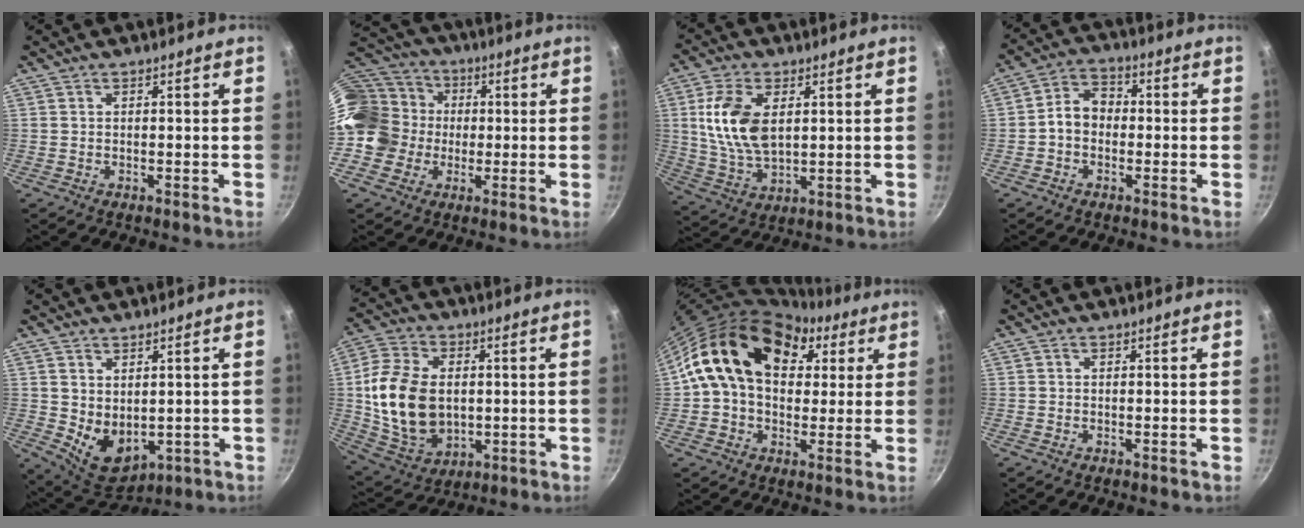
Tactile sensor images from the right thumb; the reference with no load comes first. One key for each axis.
{"total": 18.1, "fx": -0.4, "fy": 16.0, "fz": 8.6, "tx": -0.145, "ty": 0.050, "tz": -0.013}
{"total": 12.6, "fx": 2.6, "fy": 7.3, "fz": 9.9, "tx": -0.185, "ty": -0.014, "tz": 0.056}
{"total": 6.1, "fx": -0.9, "fy": 4.8, "fz": 3.7, "tx": -0.042, "ty": 0.025, "tz": -0.031}
{"total": 8.2, "fx": 0.8, "fy": 5.8, "fz": 5.8, "tx": -0.070, "ty": -0.023, "tz": 0.038}
{"total": 17.7, "fx": 0.6, "fy": 12.4, "fz": 12.7, "tx": -0.230, "ty": 0.000, "tz": 0.022}
{"total": 19.5, "fx": 5.9, "fy": 13.9, "fz": 12.3, "tx": -0.183, "ty": 0.017, "tz": 0.084}
{"total": 0.0}